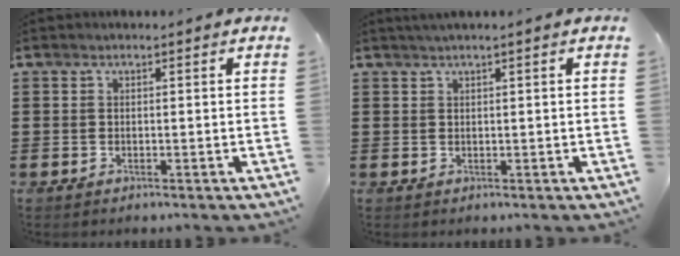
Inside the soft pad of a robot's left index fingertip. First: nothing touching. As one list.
[{"total": 0.8, "force": [0.4, -0.1, 0.7], "torque": [-0.011, -0.001, 0.008]}]